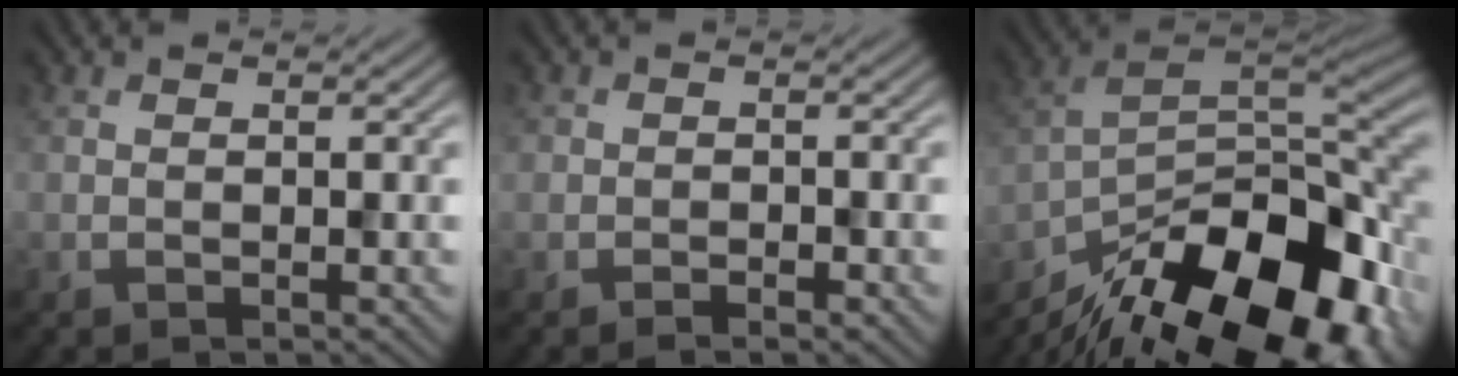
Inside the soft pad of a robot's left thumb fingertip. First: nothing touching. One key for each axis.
{"total": 1.5, "fx": -1.0, "fy": 1.0, "fz": 0.5, "tx": -0.006, "ty": -0.003, "tz": -0.021}
{"total": 19.2, "fx": -12.4, "fy": 8.1, "fz": 12.2, "tx": -0.206, "ty": -0.033, "tz": -0.197}